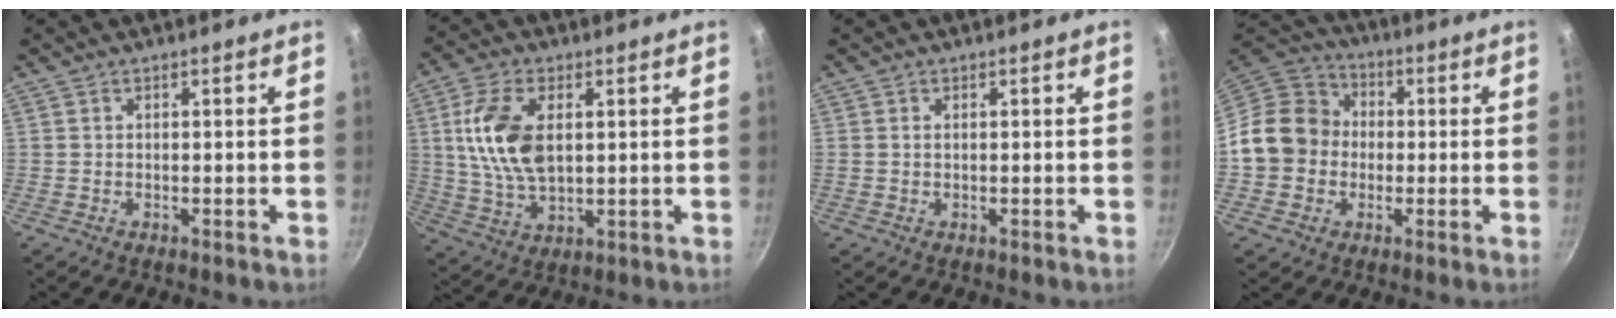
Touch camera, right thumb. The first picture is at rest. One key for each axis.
{"total": 12.7, "fx": 2.4, "fy": 7.1, "fz": 10.2, "tx": -0.192, "ty": -0.006, "tz": 0.048}
{"total": 0.6, "fx": 0.1, "fy": 0.5, "fz": 0.4, "tx": -0.006, "ty": 0.003, "tz": 0.001}
{"total": 13.6, "fx": -0.9, "fy": 12.1, "fz": 6.2, "tx": -0.082, "ty": 0.035, "tz": -0.033}